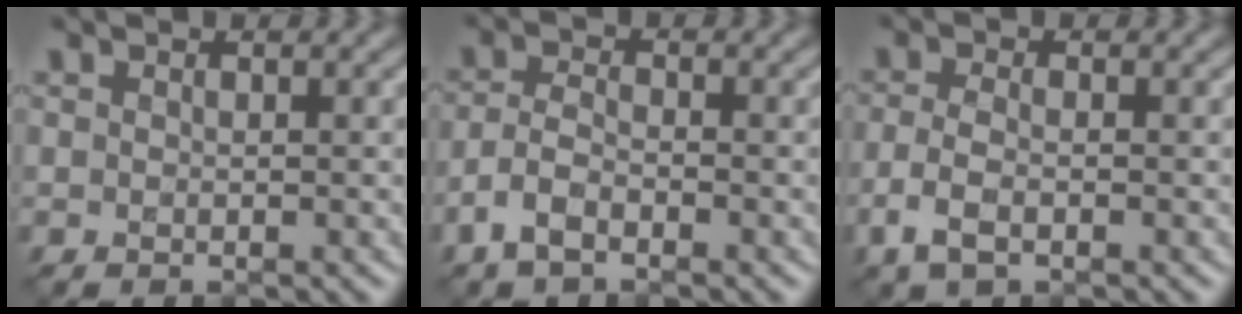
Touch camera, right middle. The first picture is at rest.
{"total": 2.9, "force": [-1.8, 1.2, 1.9], "torque": [-0.042, 0.004, -0.044]}
{"total": 3.0, "force": [-1.4, 1.4, 2.2], "torque": [-0.056, -0.004, -0.033]}